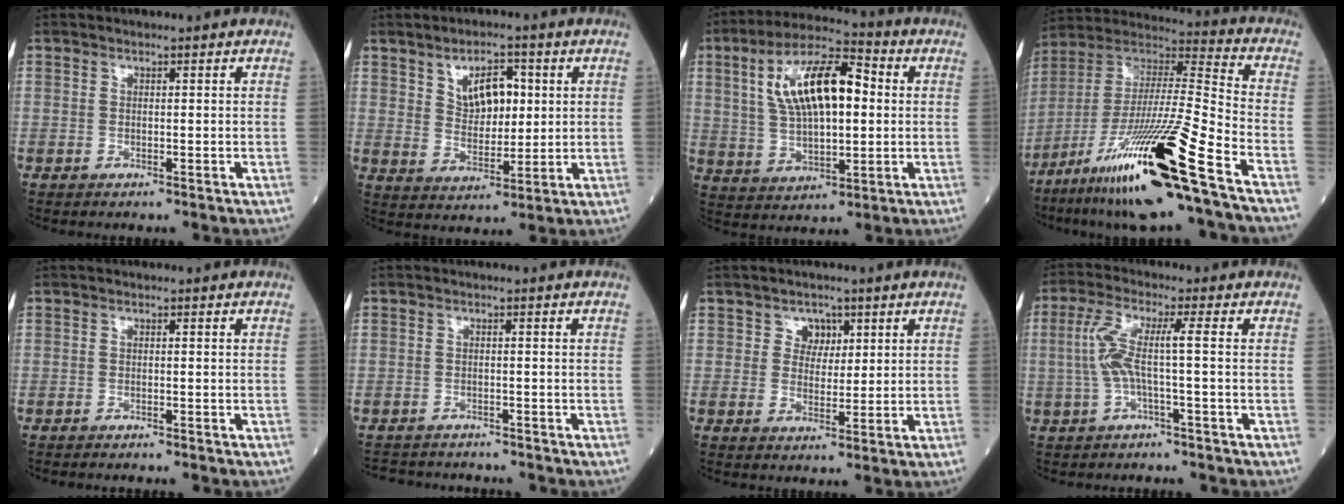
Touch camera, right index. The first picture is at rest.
{"total": 7.0, "force": [2.4, 3.7, 5.4], "torque": [-0.089, 0.009, 0.048]}
{"total": 14.6, "force": [2.8, 5.4, 13.3], "torque": [-0.251, 0.028, 0.049]}
{"total": 23.2, "force": [-13.2, -0.3, 19.1], "torque": [-0.369, -0.040, -0.244]}
{"total": 2.9, "force": [-2.7, 0.3, 1.1], "torque": [-0.016, -0.002, -0.033]}
{"total": 6.2, "force": [-5.9, 1.7, 0.9], "torque": [-0.009, 0.000, -0.084]}
{"total": 3.3, "force": [1.5, 2.7, 1.1], "torque": [-0.010, 0.003, 0.023]}
{"total": 5.6, "force": [-0.5, 0.0, 5.6], "torque": [-0.126, 0.021, -0.007]}